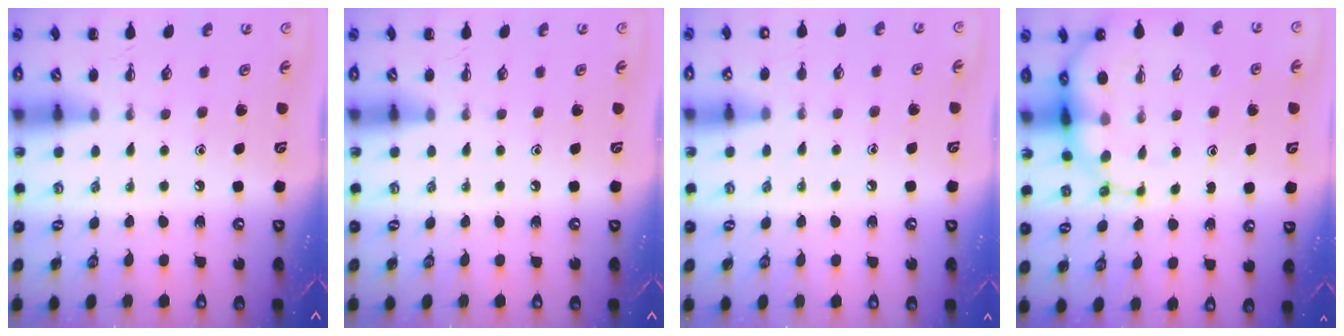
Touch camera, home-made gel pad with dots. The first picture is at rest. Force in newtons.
{"total": 0.0}
{"total": 6.7, "press": 6.3, "slide": 2.2}
{"total": 12.2, "press": 11.7, "slide": 3.4}